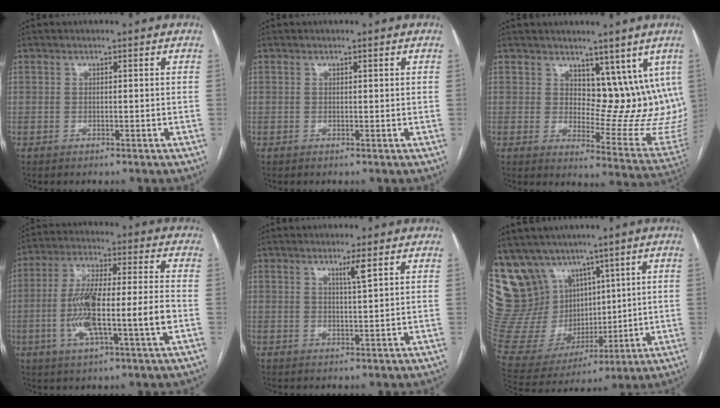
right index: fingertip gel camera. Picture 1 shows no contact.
{"total": 0.0}
{"total": 12.0, "force": [6.9, 6.0, 7.8], "torque": [-0.082, -0.016, 0.104]}
{"total": 14.0, "force": [-3.1, 1.3, 13.6], "torque": [-0.262, 0.006, -0.055]}
{"total": 2.3, "force": [1.4, -0.6, 1.7], "torque": [-0.034, -0.007, 0.027]}
{"total": 25.1, "force": [13.0, 18.0, 11.8], "torque": [-0.298, 0.072, 0.274]}